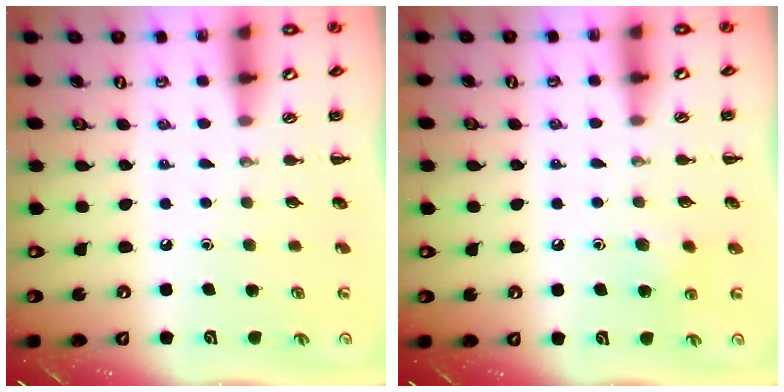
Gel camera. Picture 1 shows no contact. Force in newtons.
{"total": 6.1, "press": 5.9, "slide": 1.7}